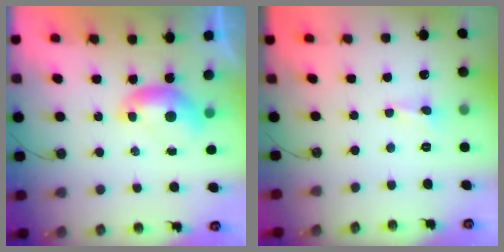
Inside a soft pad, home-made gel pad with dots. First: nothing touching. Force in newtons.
{"total": 0.8, "press": 0.8, "slide": 0.2}